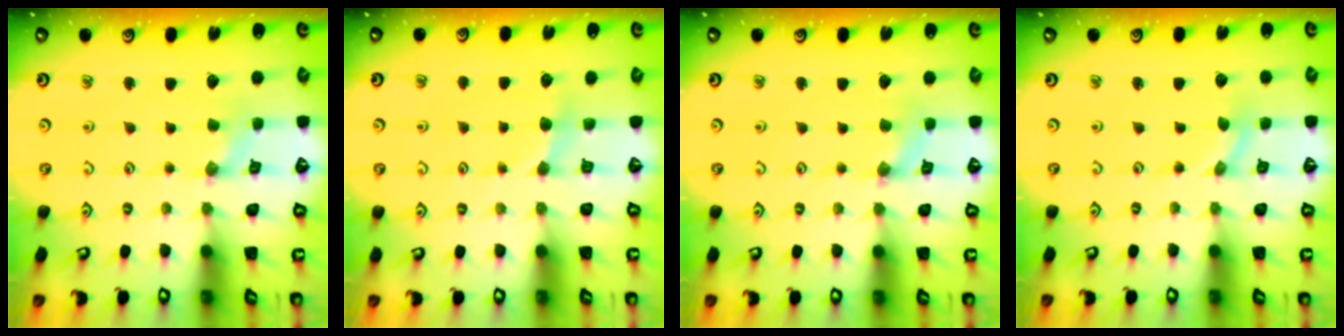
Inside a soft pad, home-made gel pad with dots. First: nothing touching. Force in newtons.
{"total": 3.4, "press": 3.4, "slide": 0.5}
{"total": 0.0}
{"total": 0.0}